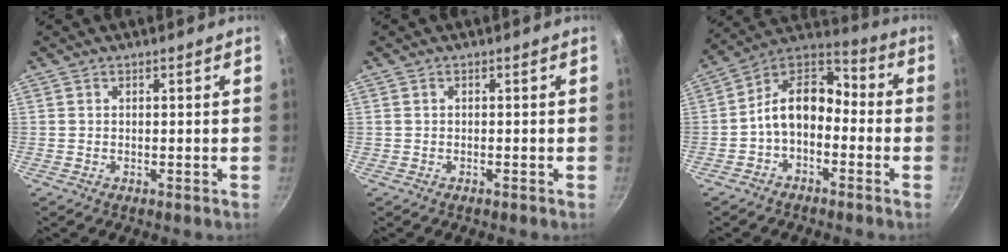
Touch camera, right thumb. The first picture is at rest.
{"total": 0.0}
{"total": 12.0, "force": [-2.7, 7.9, 8.5], "torque": [-0.125, 0.063, -0.072]}